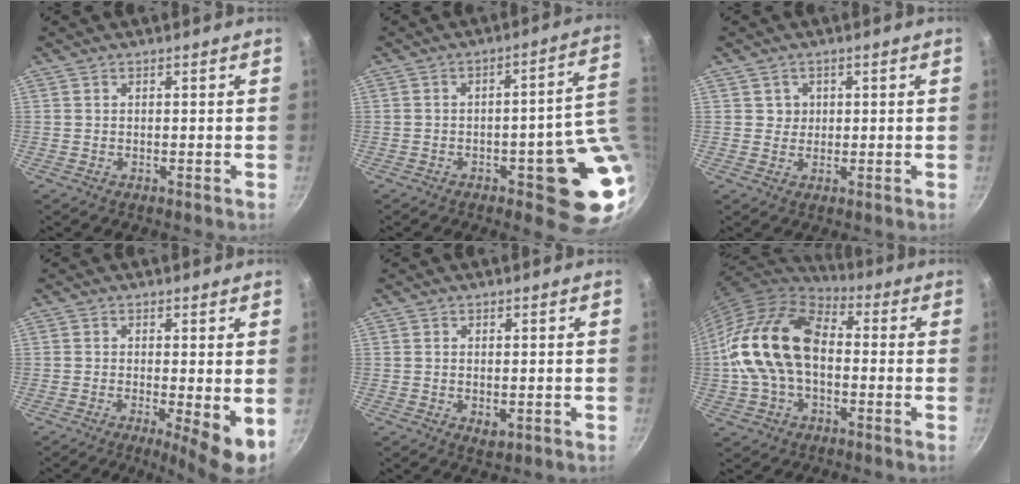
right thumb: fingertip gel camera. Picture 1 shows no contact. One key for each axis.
{"total": 14.6, "fx": -1.8, "fy": 4.8, "fz": 13.7, "tx": -0.123, "ty": 0.012, "tz": -0.019}
{"total": 2.2, "fx": 0.6, "fy": 2.1, "fz": 0.3, "tx": 0.013, "ty": 0.003, "tz": 0.006}
{"total": 6.8, "fx": -1.1, "fy": 1.4, "fz": 6.6, "tx": -0.094, "ty": -0.013, "tz": -0.012}
{"total": 2.3, "fx": -0.3, "fy": 1.3, "fz": 1.9, "tx": -0.029, "ty": -0.008, "tz": -0.003}
{"total": 17.9, "fx": -0.7, "fy": 12.0, "fz": 13.3, "tx": -0.228, "ty": 0.041, "tz": -0.025}